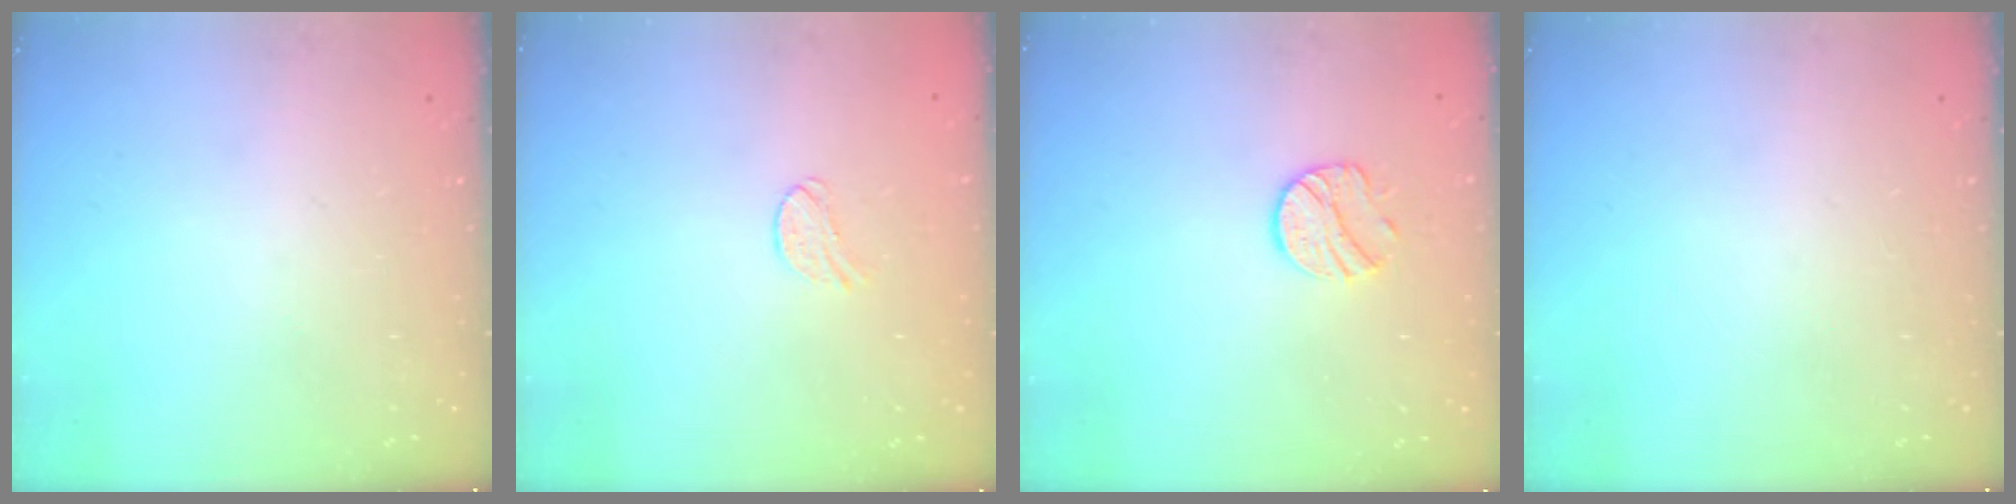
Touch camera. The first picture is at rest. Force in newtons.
{"total": 6.7, "press": 6.7, "slide": 0.5}
{"total": 8.8, "press": 8.8, "slide": 0.2}
{"total": 0.0}